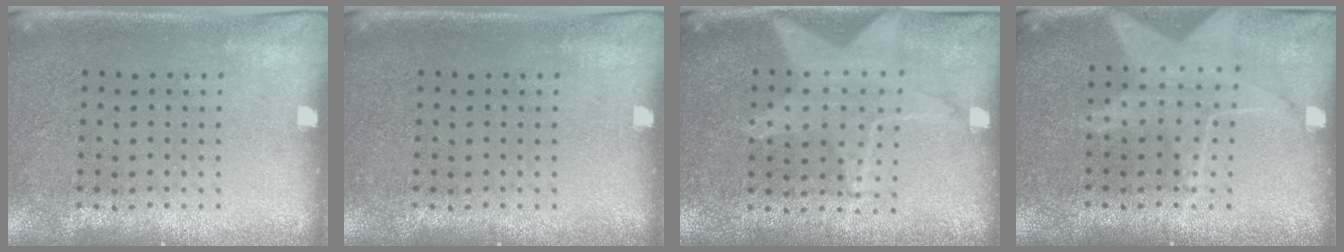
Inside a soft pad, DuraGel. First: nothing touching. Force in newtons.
{"total": 0.0}
{"total": 1.1, "press": 1.1, "slide": 0.1}
{"total": 1.6, "press": 1.4, "slide": 0.7}